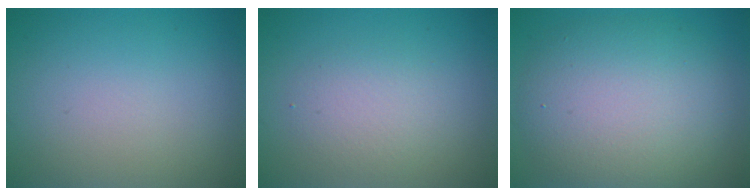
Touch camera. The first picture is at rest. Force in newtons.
{"total": 2.5, "press": 2.5, "slide": 0.3}
{"total": 8.5, "press": 8.5, "slide": 0.5}